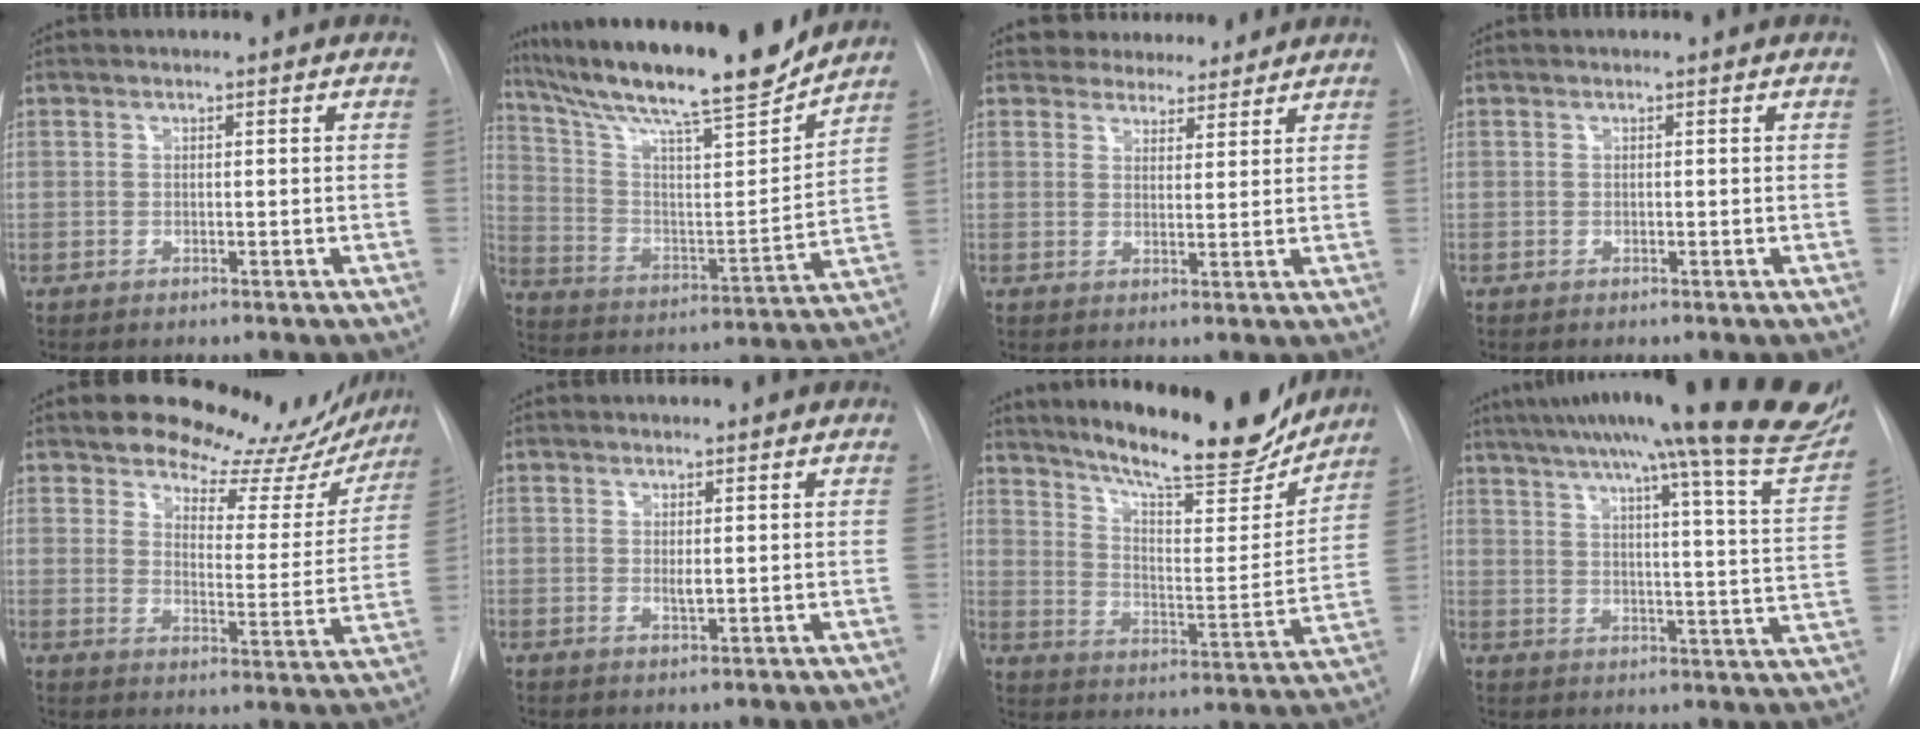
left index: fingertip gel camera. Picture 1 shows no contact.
{"total": 22.2, "force": [19.2, 1.4, 11.2], "torque": [-0.202, -0.021, 0.307]}
{"total": 6.5, "force": [6.0, 2.4, 0.8], "torque": [0.000, 0.003, 0.081]}
{"total": 0.0}
{"total": 16.6, "force": [14.9, 6.3, 3.7], "torque": [-0.018, -0.041, 0.168]}
{"total": 1.0, "force": [0.1, 0.3, 0.9], "torque": [-0.020, -0.007, 0.005]}
{"total": 20.6, "force": [18.0, 3.1, 9.6], "torque": [-0.151, -0.028, 0.259]}
{"total": 30.9, "force": [25.0, 1.1, 18.1], "torque": [-0.227, -0.048, 0.315]}